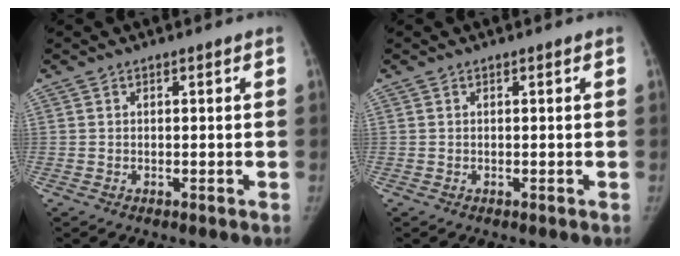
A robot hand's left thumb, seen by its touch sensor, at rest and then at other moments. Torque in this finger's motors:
{"motor_torque": [0.49, 0.13, 0.04, -0.12, 0.07]}